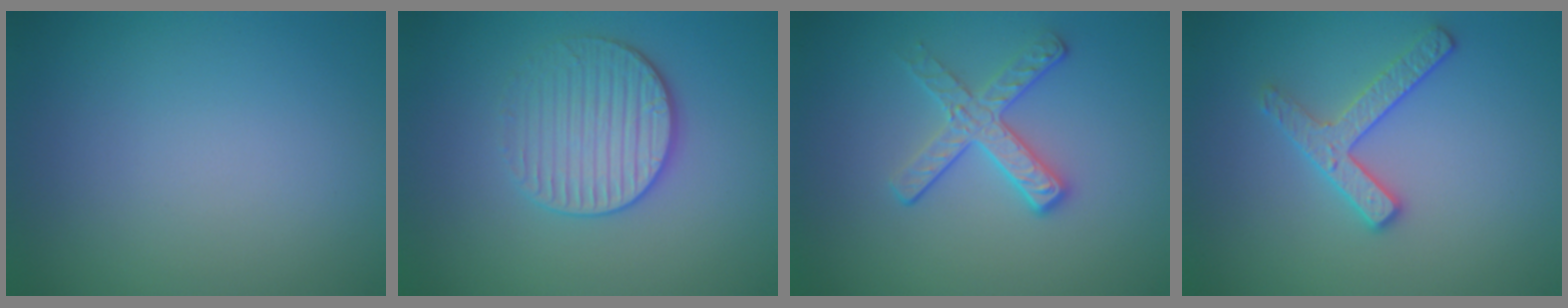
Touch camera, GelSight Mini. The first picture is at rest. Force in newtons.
{"total": 3.4, "press": 3.2, "slide": 1.2}
{"total": 2.8, "press": 2.6, "slide": 1.1}
{"total": 2.6, "press": 2.5, "slide": 0.6}